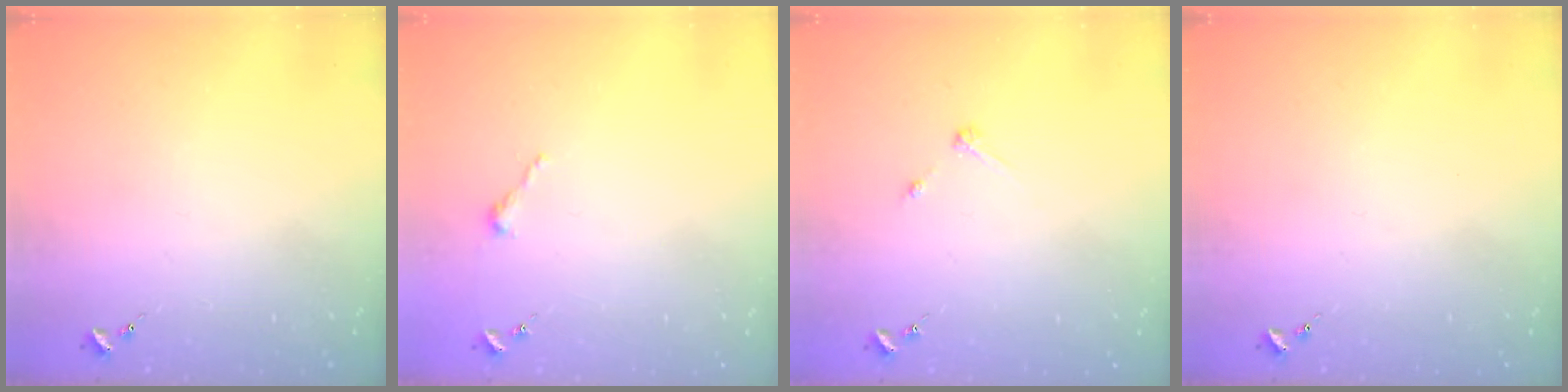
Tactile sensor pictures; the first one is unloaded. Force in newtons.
{"total": 2.5, "press": 2.5, "slide": 0.2}
{"total": 2.7, "press": 2.7, "slide": 0.3}
{"total": 0.0}